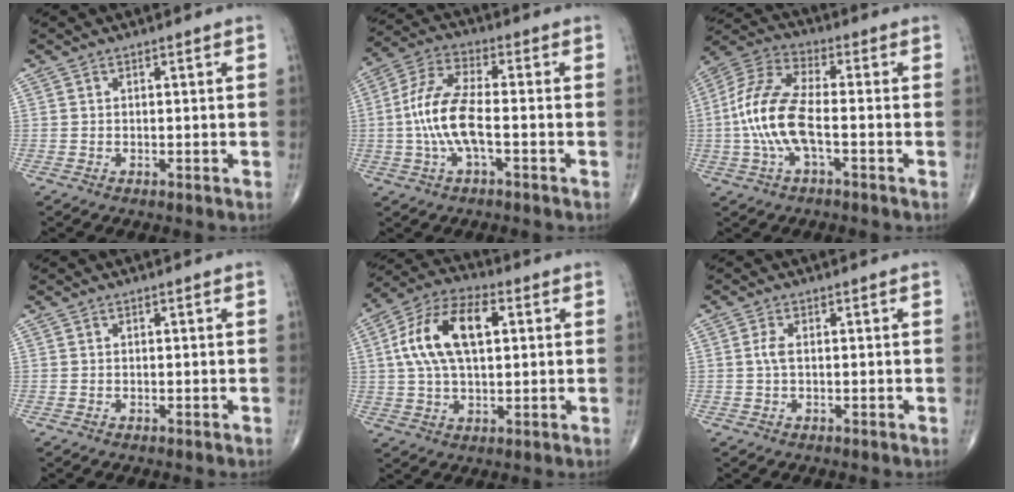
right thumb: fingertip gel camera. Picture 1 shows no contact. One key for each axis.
{"total": 10.8, "fx": -1.7, "fy": 3.6, "fz": 10.0, "tx": -0.223, "ty": 0.030, "tz": -0.036}
{"total": 13.1, "fx": -2.1, "fy": 4.9, "fz": 11.9, "tx": -0.269, "ty": 0.034, "tz": -0.047}
{"total": 0.0}
{"total": 15.0, "fx": 3.1, "fy": 7.8, "fz": 12.4, "tx": -0.236, "ty": 0.023, "tz": 0.053}
{"total": 1.8, "fx": 0.1, "fy": 0.7, "fz": 1.6, "tx": -0.041, "ty": 0.001, "tz": 0.002}